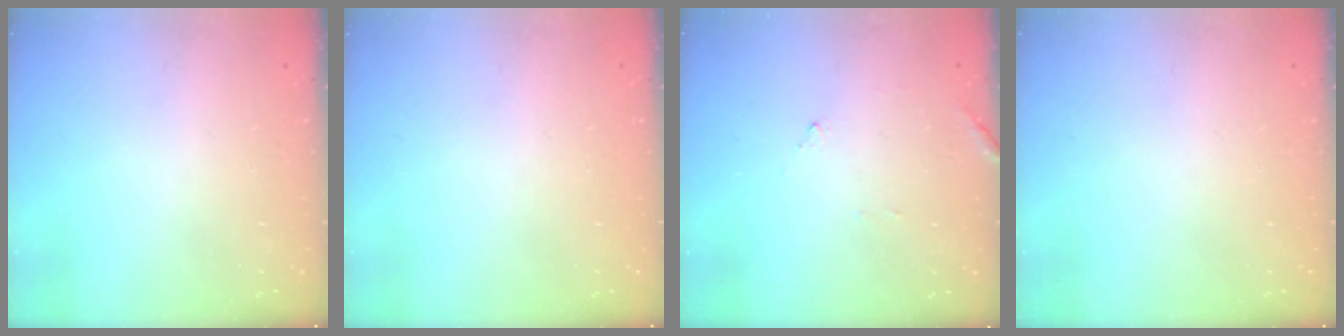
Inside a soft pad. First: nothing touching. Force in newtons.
{"total": 0.0}
{"total": 10.0, "press": 10.0, "slide": 0.6}
{"total": 0.0}